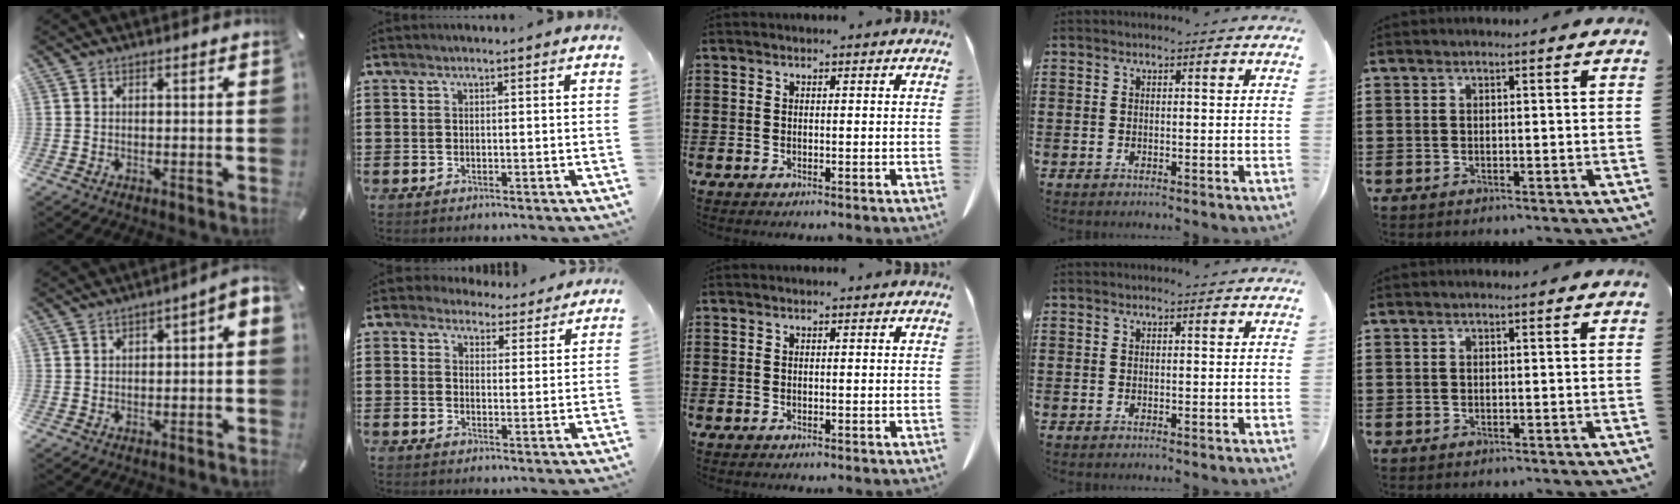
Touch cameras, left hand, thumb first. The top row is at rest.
{"thumb": {"total": 3.3, "force": [-1.4, 1.6, 2.5], "torque": [-0.043, 0.017, -0.028]}, "index": {"total": 3.7, "force": [3.2, 1.7, 0.5], "torque": [-0.018, -0.010, 0.056]}}